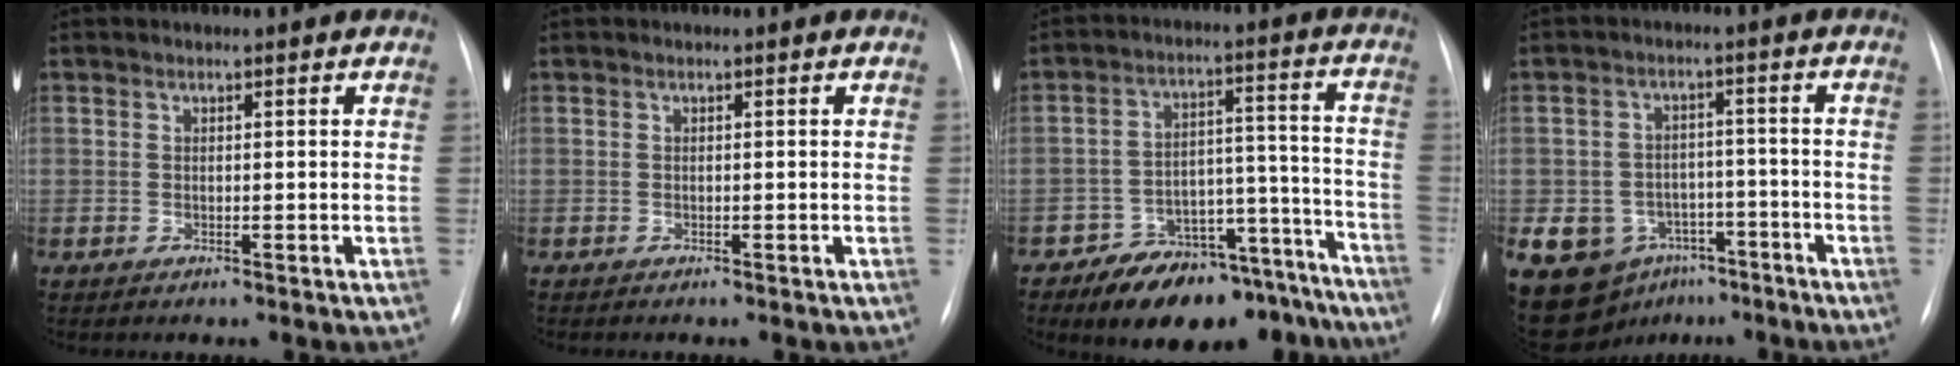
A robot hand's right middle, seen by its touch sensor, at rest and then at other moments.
{"total": 0.0}
{"total": 17.4, "force": [-14.6, 7.2, 6.2], "torque": [-0.051, 0.057, -0.203]}
{"total": 12.9, "force": [-7.0, 9.8, 4.5], "torque": [-0.087, 0.025, -0.101]}